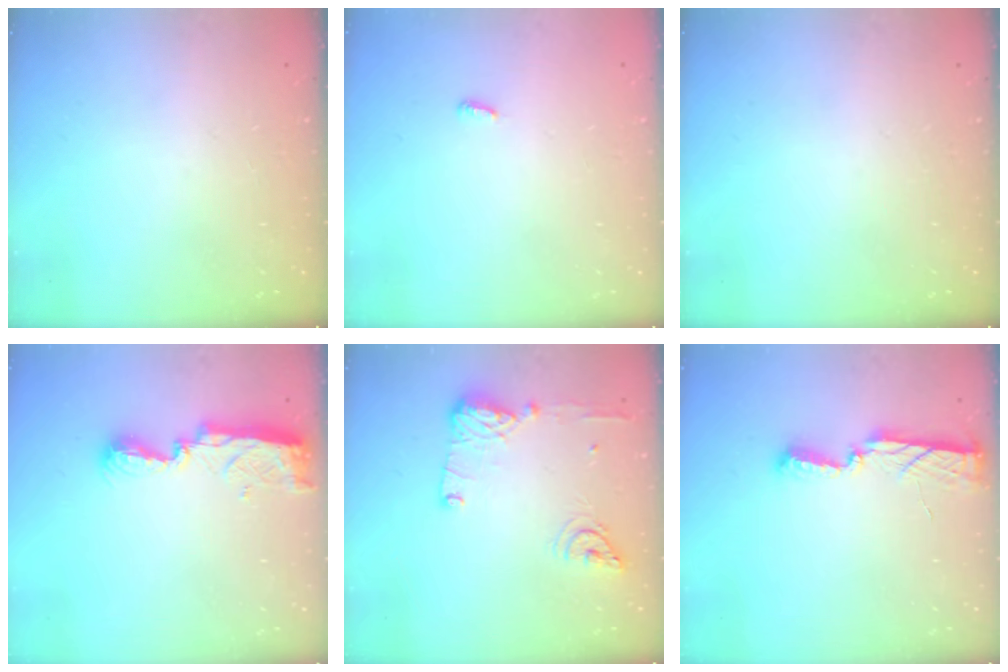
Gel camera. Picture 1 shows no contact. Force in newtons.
{"total": 2.6, "press": 2.6, "slide": 0.2}
{"total": 0.0}
{"total": 7.7, "press": 7.6, "slide": 0.6}
{"total": 12.7, "press": 12.4, "slide": 2.7}
{"total": 8.1, "press": 8.0, "slide": 0.5}